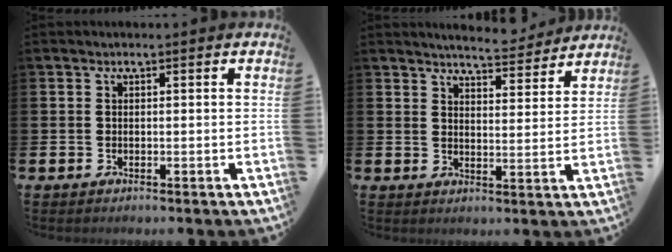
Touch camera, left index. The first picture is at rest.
{"total": 5.4, "force": [5.3, 0.3, 0.4], "torque": [-0.015, -0.038, 0.094]}